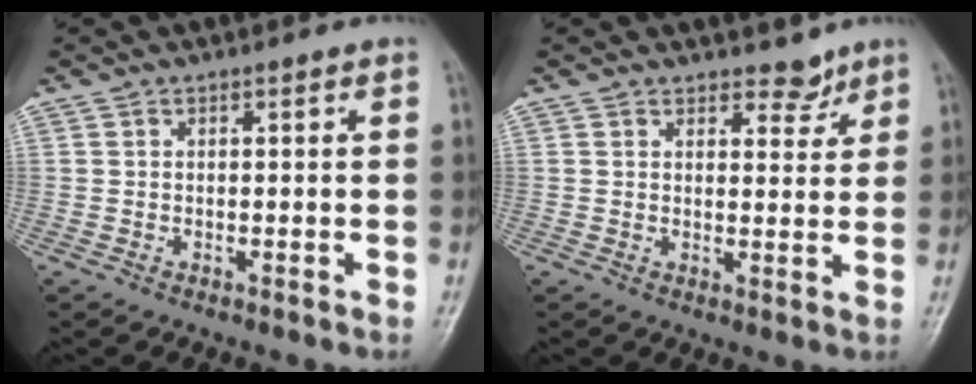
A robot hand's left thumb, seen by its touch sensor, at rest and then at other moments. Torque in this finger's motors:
{"motor_torque": [-0.63, -0.01, -0.57, -0.24, 0.07]}